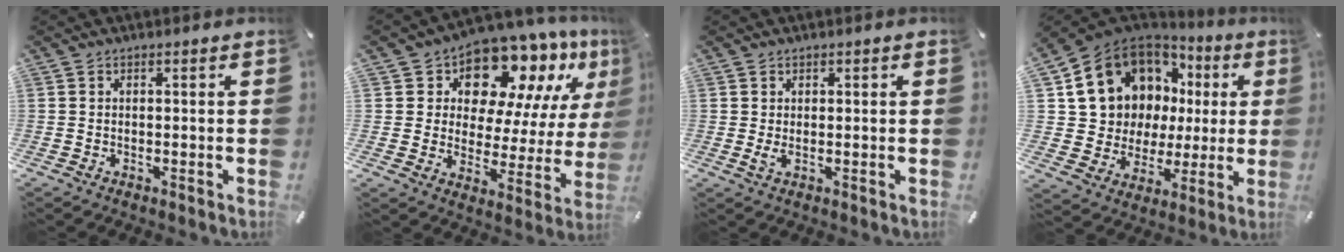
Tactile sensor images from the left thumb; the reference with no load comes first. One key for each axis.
{"total": 14.5, "fx": 11.6, "fy": 7.1, "fz": 5.0, "tx": -0.082, "ty": -0.102, "tz": 0.198}
{"total": 1.7, "fx": 0.2, "fy": 0.9, "fz": 1.4, "tx": -0.018, "ty": -0.003, "tz": 0.002}
{"total": 15.0, "fx": 6.2, "fy": 12.5, "fz": 5.4, "tx": -0.105, "ty": -0.050, "tz": 0.136}